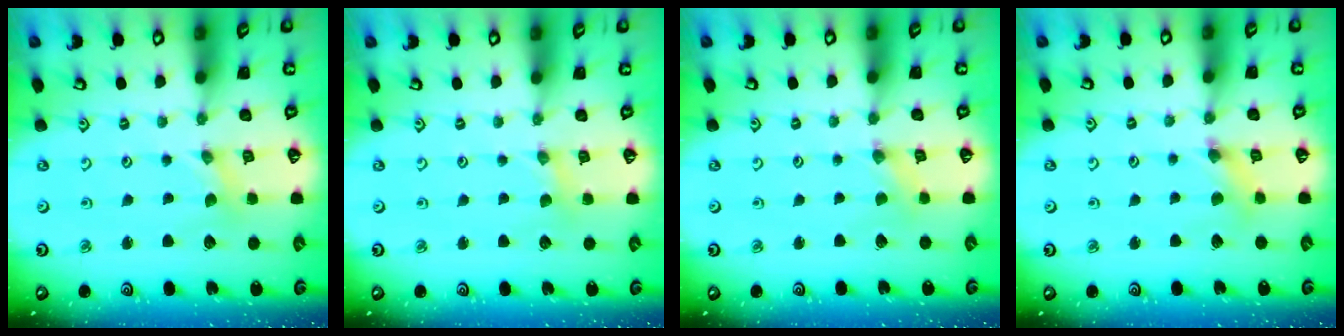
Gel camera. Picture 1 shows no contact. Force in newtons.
{"total": 1.7, "press": 1.7, "slide": 0.2}
{"total": 0.0}
{"total": 3.1, "press": 3.0, "slide": 0.4}